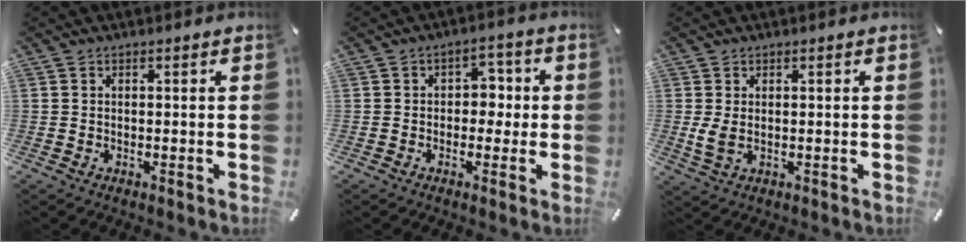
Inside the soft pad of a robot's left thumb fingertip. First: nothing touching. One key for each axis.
{"total": 4.7, "fx": -0.8, "fy": 3.8, "fz": 2.7, "tx": -0.030, "ty": 0.004, "tz": -0.021}
{"total": 3.5, "fx": 0.4, "fy": 2.1, "fz": 2.8, "tx": -0.061, "ty": -0.008, "tz": 0.005}